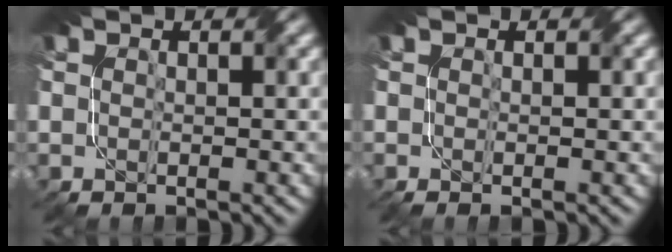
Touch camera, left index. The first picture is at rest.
{"total": 0.6, "force": [-0.2, -0.1, 0.5], "torque": [-0.010, -0.004, -0.004]}